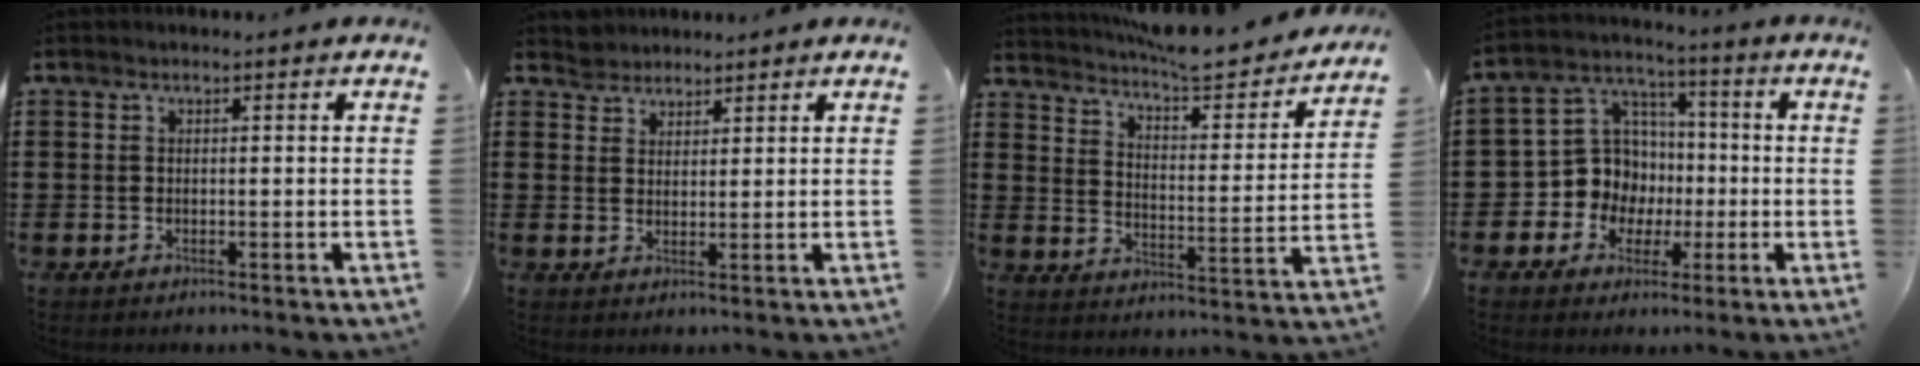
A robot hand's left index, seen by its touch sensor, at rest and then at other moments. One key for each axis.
{"total": 2.4, "fx": 2.2, "fy": 1.0, "fz": -0.5, "tx": 0.000, "ty": 0.006, "tz": 0.044}
{"total": 6.3, "fx": 6.1, "fy": 0.2, "fz": 1.5, "tx": -0.054, "ty": -0.048, "tz": 0.100}
{"total": 9.5, "fx": -0.7, "fy": 9.3, "fz": 2.1, "tx": -0.092, "ty": 0.000, "tz": -0.009}